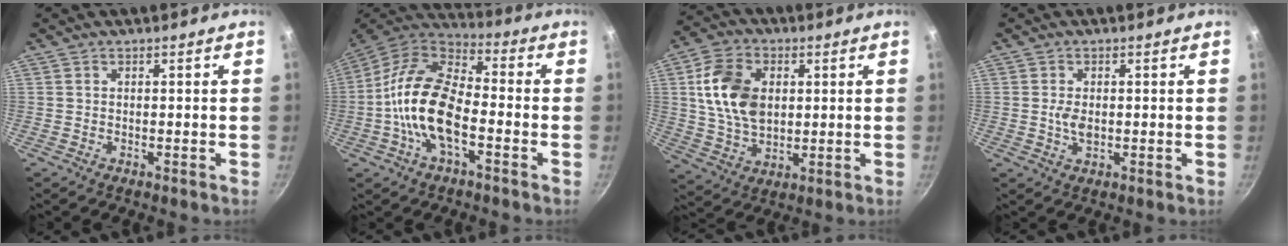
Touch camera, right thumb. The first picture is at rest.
{"total": 16.7, "force": [-3.8, 8.4, 13.9], "torque": [-0.246, 0.040, -0.087]}
{"total": 13.8, "force": [2.4, 9.5, 9.8], "torque": [-0.165, 0.000, 0.046]}
{"total": 2.9, "force": [0.1, 1.6, 2.4], "torque": [-0.042, -0.004, 0.001]}